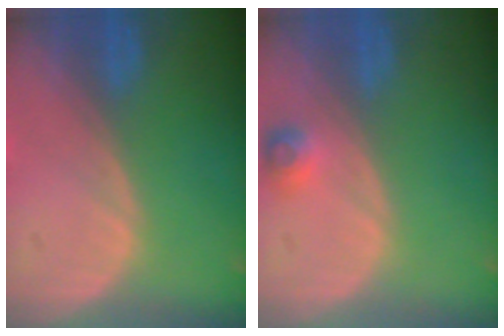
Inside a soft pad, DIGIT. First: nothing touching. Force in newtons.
{"total": 2.3, "press": 2.2, "slide": 0.7}